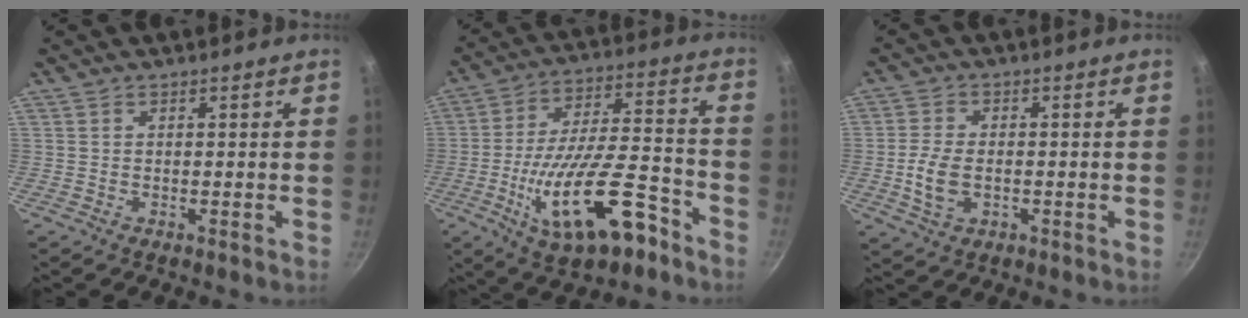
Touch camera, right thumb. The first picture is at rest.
{"total": 20.6, "force": [-9.5, 8.1, 16.5], "torque": [-0.260, 0.047, -0.149]}
{"total": 6.5, "force": [-1.1, 4.1, 4.9], "torque": [-0.098, 0.008, -0.020]}